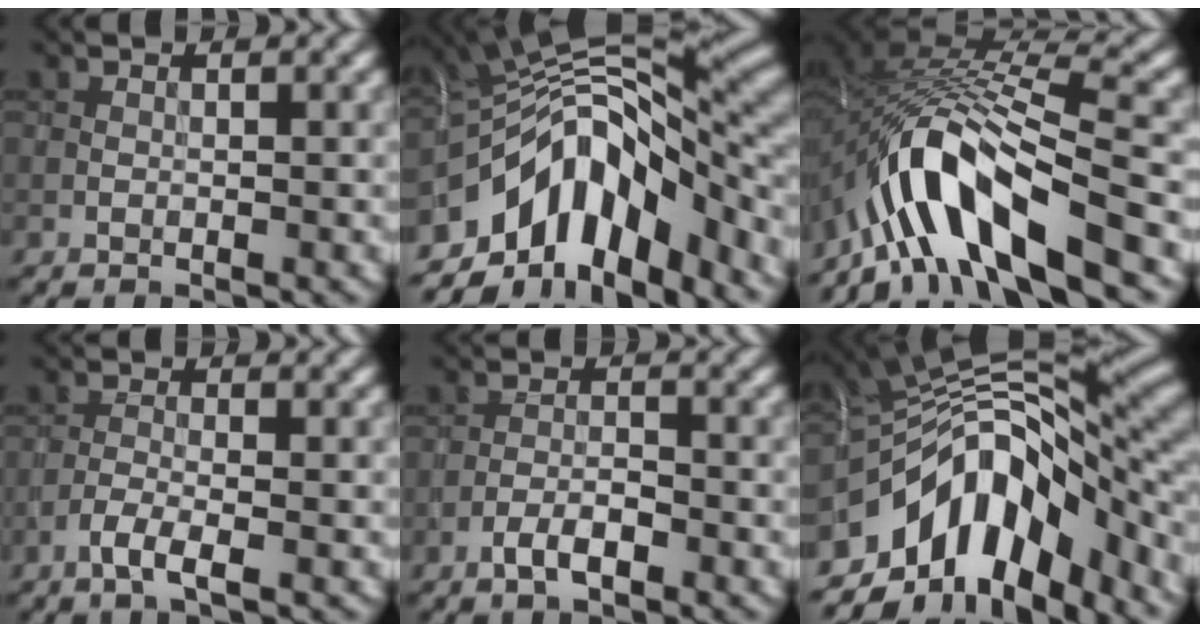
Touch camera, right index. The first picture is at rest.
{"total": 12.2, "force": [-5.0, 6.1, 9.3], "torque": [-0.131, 0.015, -0.093]}
{"total": 11.3, "force": [-6.9, 3.1, 8.4], "torque": [-0.145, 0.012, -0.126]}
{"total": 2.2, "force": [-1.3, 0.3, 1.7], "torque": [-0.036, 0.002, -0.034]}
{"total": 2.2, "force": [-1.5, 0.5, 1.5], "torque": [-0.028, 0.006, -0.031]}
{"total": 12.5, "force": [-5.0, 6.3, 9.6], "torque": [-0.142, 0.015, -0.093]}